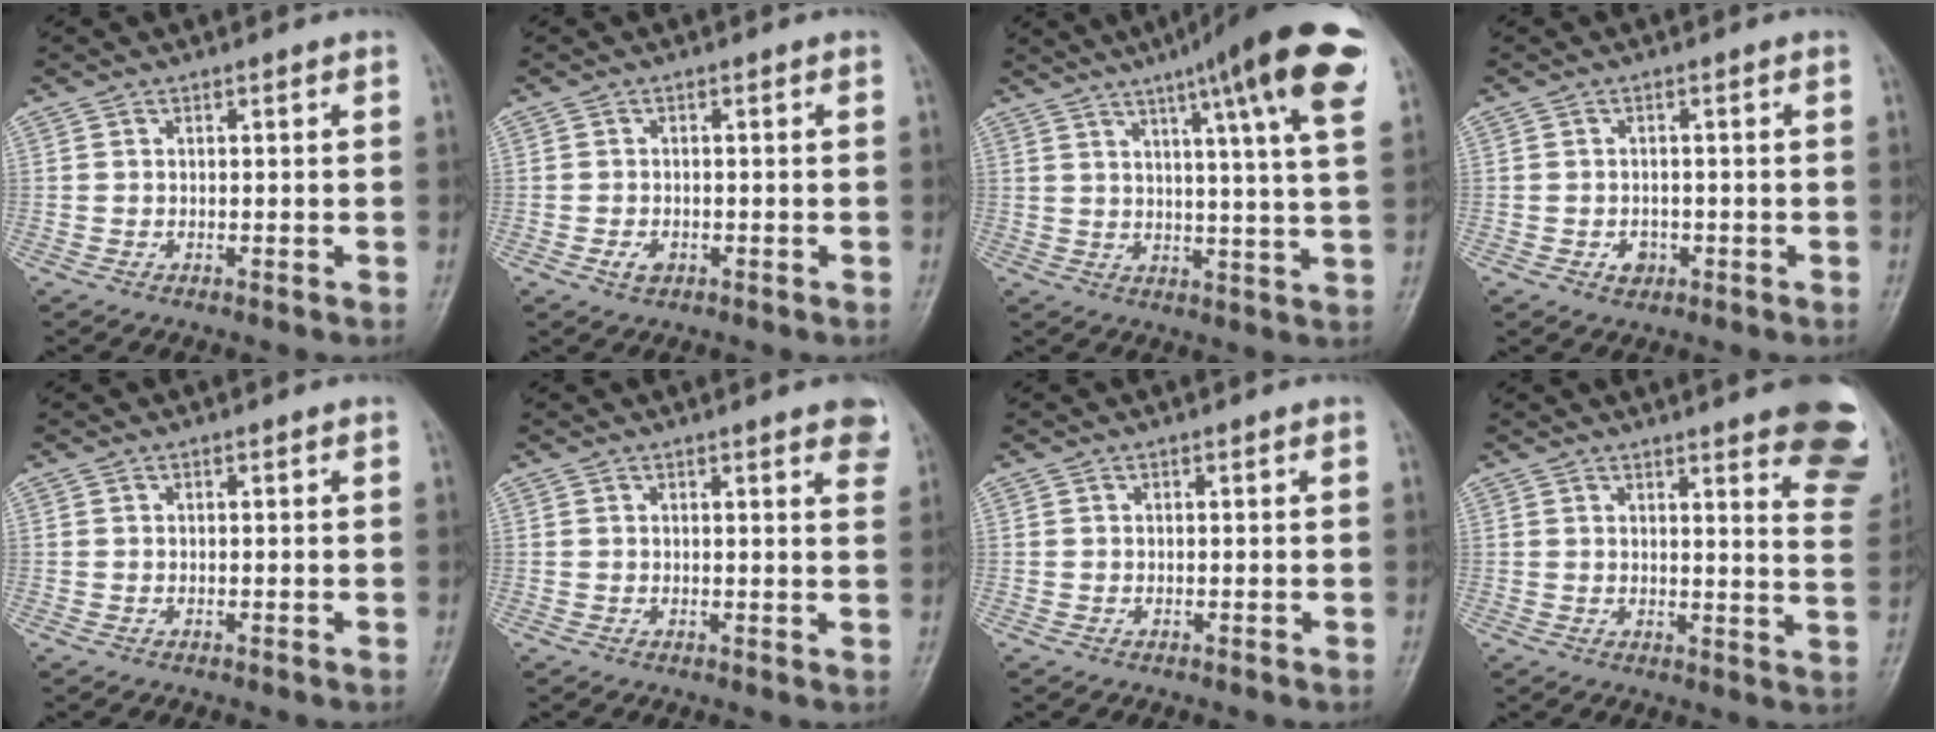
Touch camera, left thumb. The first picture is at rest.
{"total": 2.0, "force": [-0.8, 1.4, 1.2], "torque": [-0.019, 0.001, -0.012]}
{"total": 19.5, "force": [10.4, 2.0, 16.3], "torque": [-0.222, -0.022, 0.131]}
{"total": 2.3, "force": [-0.8, 1.9, 1.0], "torque": [-0.003, 0.004, -0.008]}
{"total": 0.0}
{"total": 5.8, "force": [3.9, 1.3, 4.0], "torque": [-0.033, -0.010, 0.037]}
{"total": 0.0}
{"total": 17.4, "force": [12.0, 3.8, 12.1], "torque": [-0.120, -0.063, 0.125]}